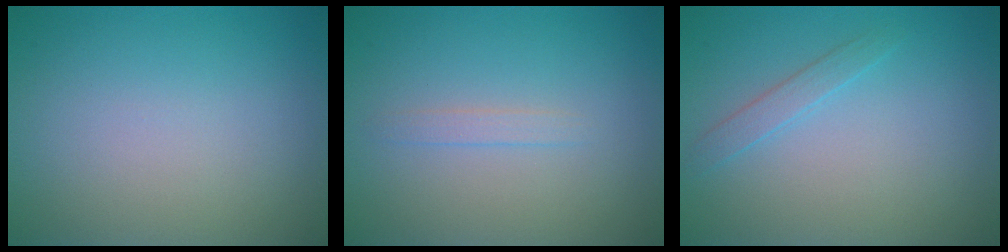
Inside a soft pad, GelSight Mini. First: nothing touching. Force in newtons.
{"total": 0.9, "press": 0.9, "slide": 0.0}
{"total": 1.3, "press": 1.3, "slide": 0.0}